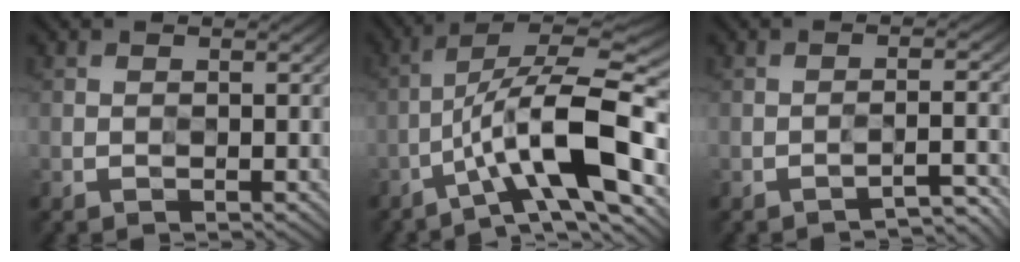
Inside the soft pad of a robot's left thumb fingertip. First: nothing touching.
{"total": 11.5, "force": [-4.1, 2.8, 10.3], "torque": [-0.177, 0.014, -0.077]}
{"total": 2.4, "force": [-1.9, 0.1, 1.5], "torque": [-0.009, 0.017, -0.033]}